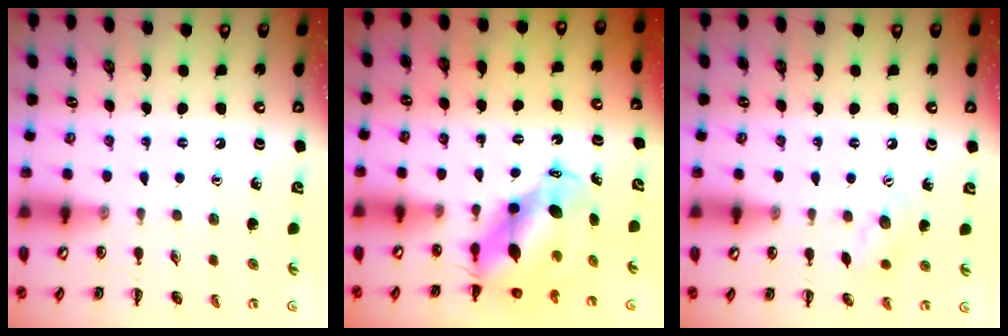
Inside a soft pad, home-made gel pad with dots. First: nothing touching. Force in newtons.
{"total": 6.8, "press": 6.6, "slide": 1.8}
{"total": 8.3, "press": 8.2, "slide": 1.2}